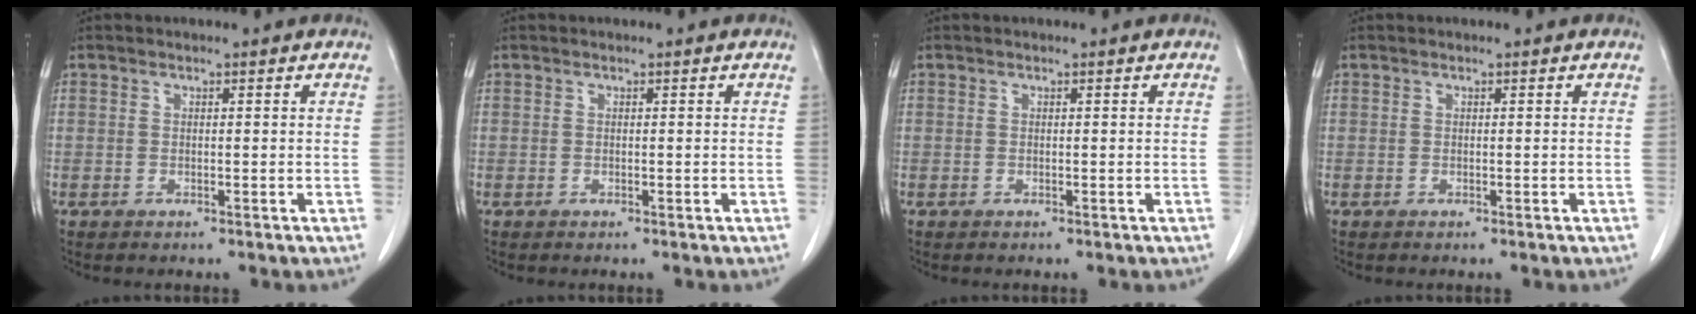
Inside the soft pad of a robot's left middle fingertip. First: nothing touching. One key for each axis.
{"total": 0.0}
{"total": 0.0}
{"total": 0.0}